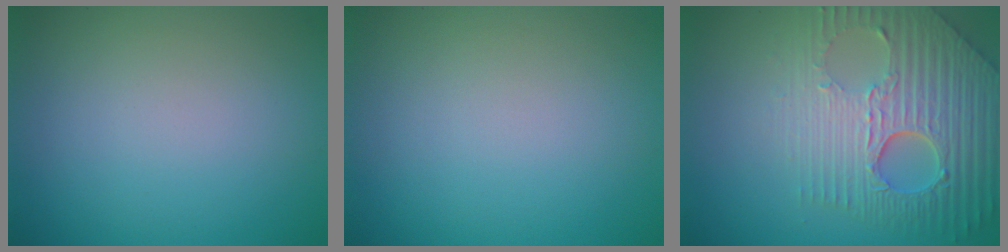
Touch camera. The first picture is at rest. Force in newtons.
{"total": 0.0}
{"total": 8.9, "press": 6.0, "slide": 6.5}